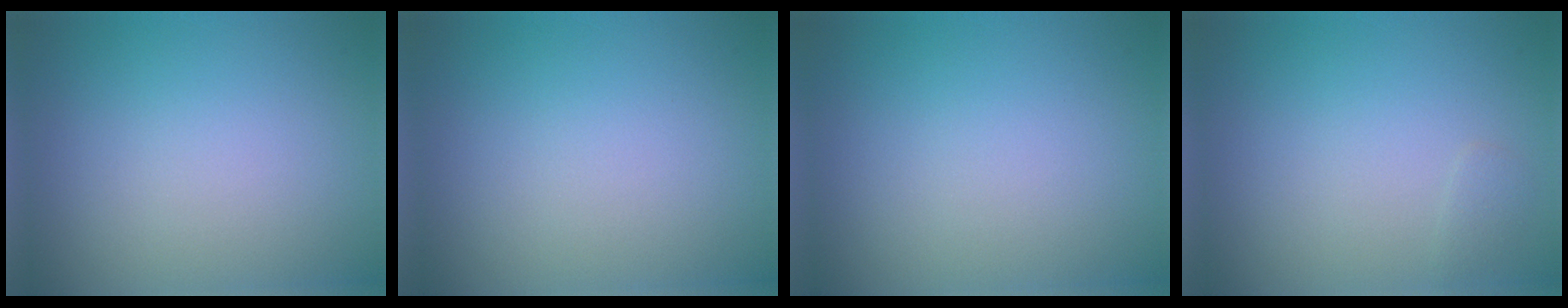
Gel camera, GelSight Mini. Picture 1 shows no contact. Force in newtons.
{"total": 0.0}
{"total": 0.0}
{"total": 0.6, "press": 0.6, "slide": 0.0}